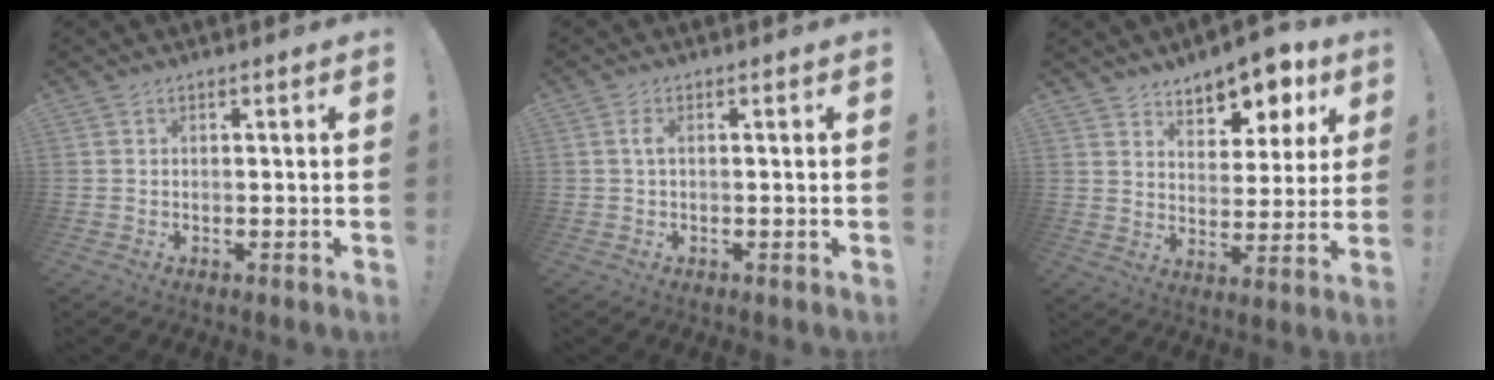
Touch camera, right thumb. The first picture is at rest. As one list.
[{"total": 1.7, "force": [-0.1, 0.5, 1.7], "torque": [-0.033, 0.004, -0.003]}, {"total": 9.0, "force": [7.2, 4.8, 2.6], "torque": [-0.014, -0.066, 0.131]}]